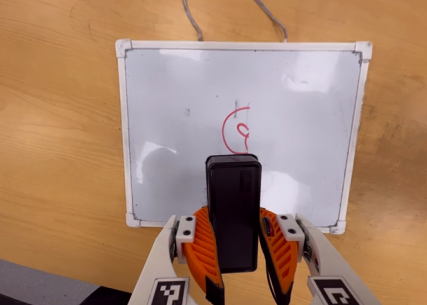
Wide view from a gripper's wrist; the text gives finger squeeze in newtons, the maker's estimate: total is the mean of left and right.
{"total": 10.4, "left": 9.3, "right": 11.5}